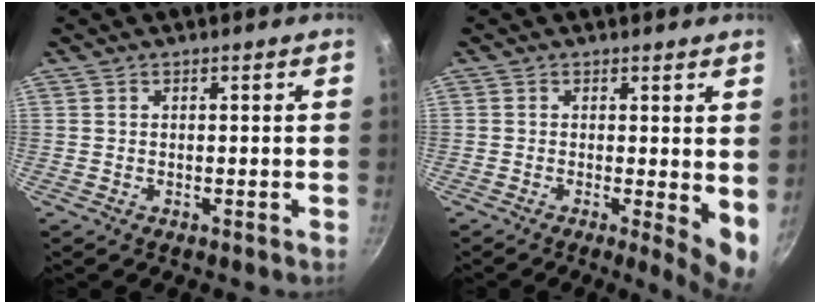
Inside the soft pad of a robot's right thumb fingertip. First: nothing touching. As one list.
[{"total": 6.0, "force": [0.0, 1.7, 5.8], "torque": [-0.070, -0.015, 0.000]}]